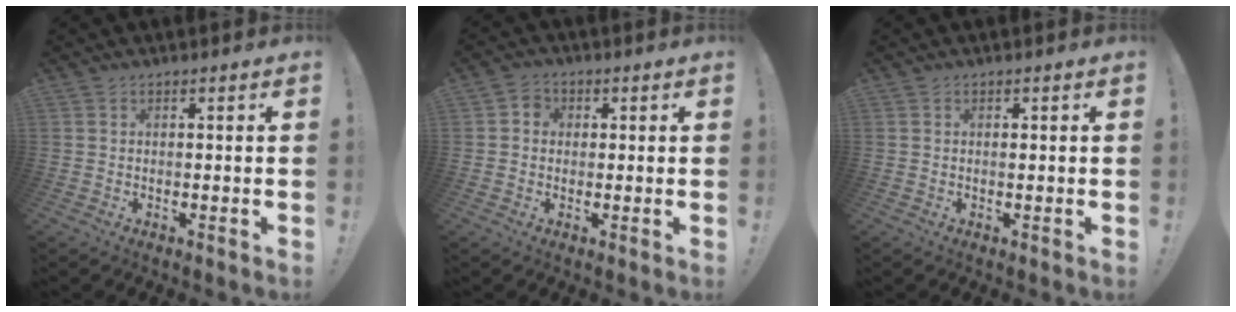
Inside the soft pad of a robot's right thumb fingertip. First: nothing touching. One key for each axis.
{"total": 3.7, "fx": -0.4, "fy": 3.3, "fz": 1.5, "tx": -0.022, "ty": 0.008, "tz": -0.006}
{"total": 0.0}